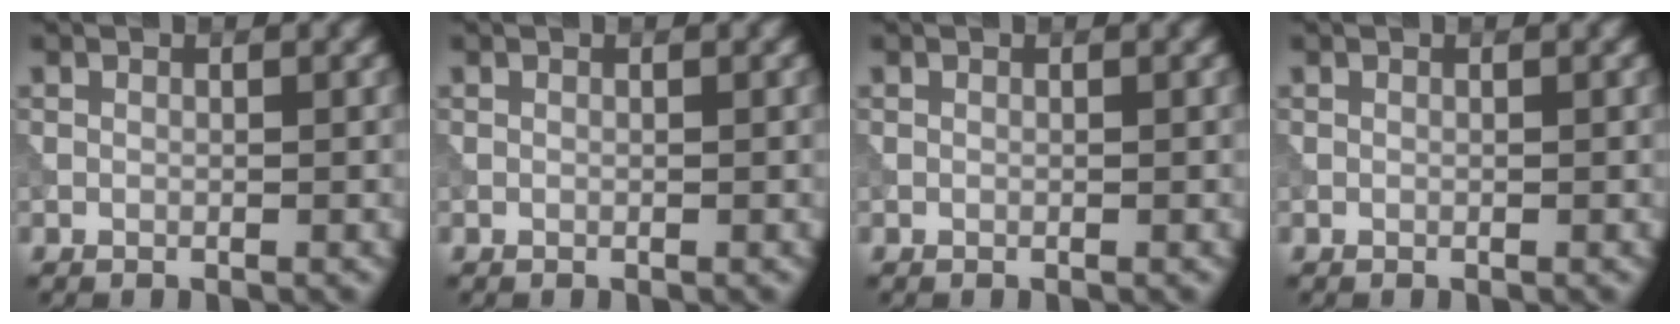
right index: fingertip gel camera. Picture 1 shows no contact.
{"total": 0.0}
{"total": 0.0}
{"total": 0.0}